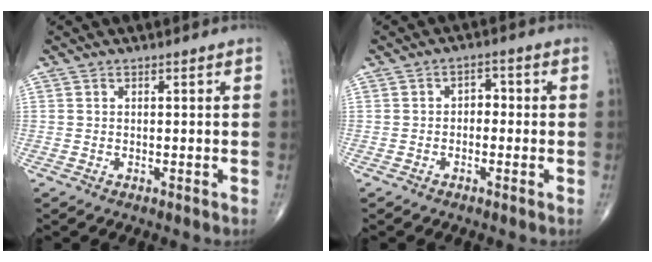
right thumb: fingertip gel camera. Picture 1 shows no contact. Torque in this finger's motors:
{"motor_torque": [-0.14, -0.03, -0.09, -0.05, 0.04]}